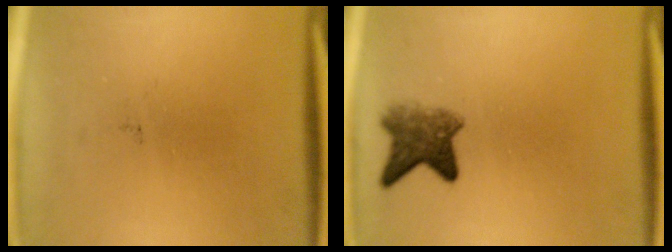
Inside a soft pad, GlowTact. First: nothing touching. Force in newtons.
{"total": 4.8}